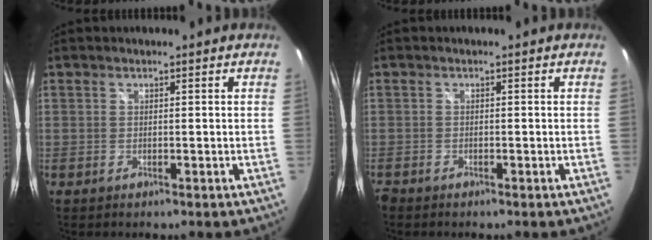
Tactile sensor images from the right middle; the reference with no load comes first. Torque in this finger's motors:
{"motor_torque": [-0.65, 0.03, -0.05, -0.01]}